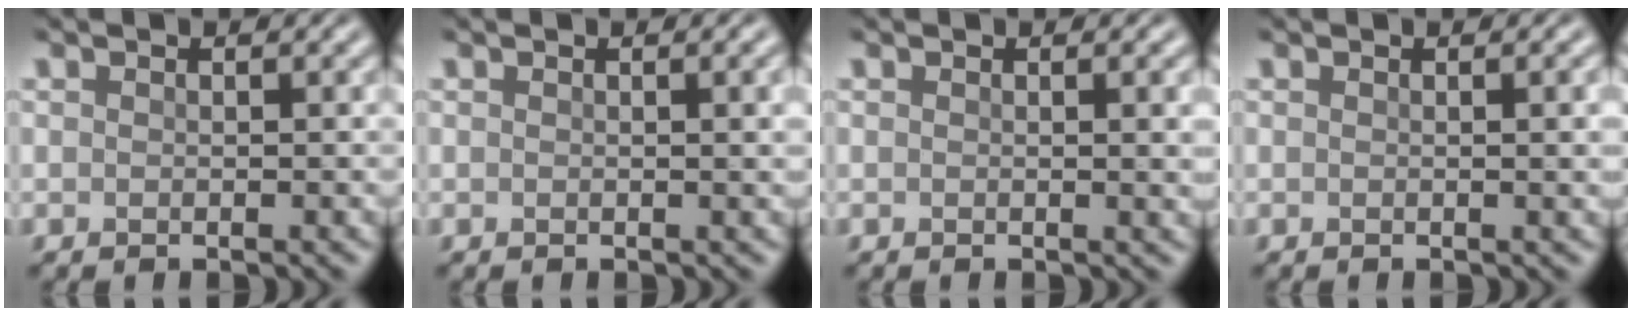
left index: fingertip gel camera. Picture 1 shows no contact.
{"total": 2.0, "force": [0.4, 0.6, 1.9], "torque": [-0.016, 0.005, 0.003]}
{"total": 2.3, "force": [0.3, 0.7, 2.2], "torque": [-0.018, 0.002, 0.000]}
{"total": 2.2, "force": [0.2, 0.7, 2.1], "torque": [-0.018, 0.004, -0.002]}